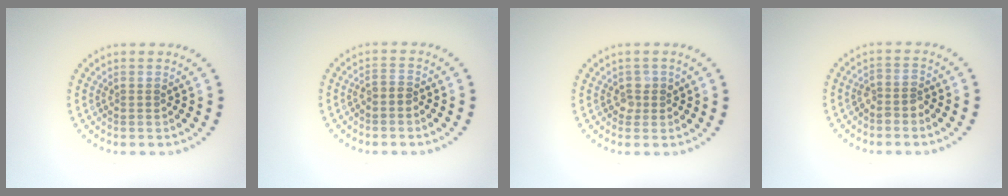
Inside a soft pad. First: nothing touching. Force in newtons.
{"total": 1.0, "press": 0.7, "slide": 0.7}
{"total": 1.2, "press": 1.1, "slide": 0.4}
{"total": 1.7, "press": 1.4, "slide": 1.0}